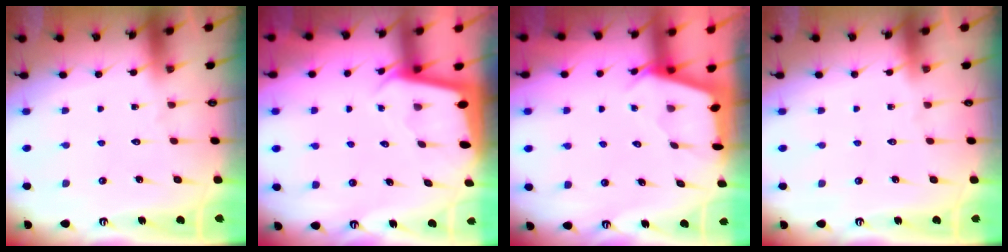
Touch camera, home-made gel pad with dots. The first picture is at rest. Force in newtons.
{"total": 1.8, "press": 1.8, "slide": 0.1}
{"total": 2.4, "press": 2.4, "slide": 0.2}
{"total": 0.0}